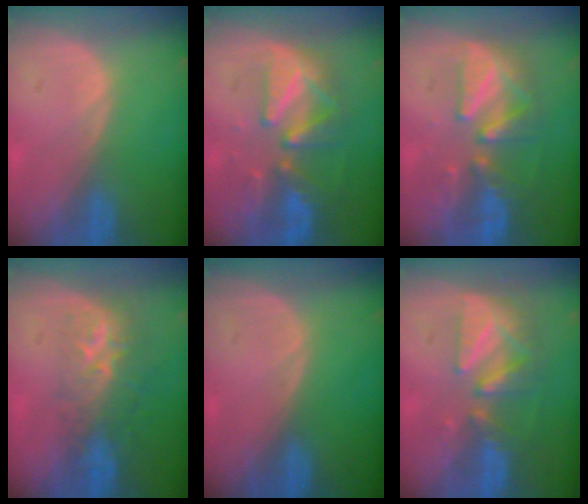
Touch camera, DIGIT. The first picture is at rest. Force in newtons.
{"total": 9.0, "press": 8.4, "slide": 3.3}
{"total": 8.0, "press": 7.9, "slide": 1.5}
{"total": 8.7, "press": 7.1, "slide": 5.0}
{"total": 0.0}
{"total": 8.6, "press": 7.7, "slide": 3.9}